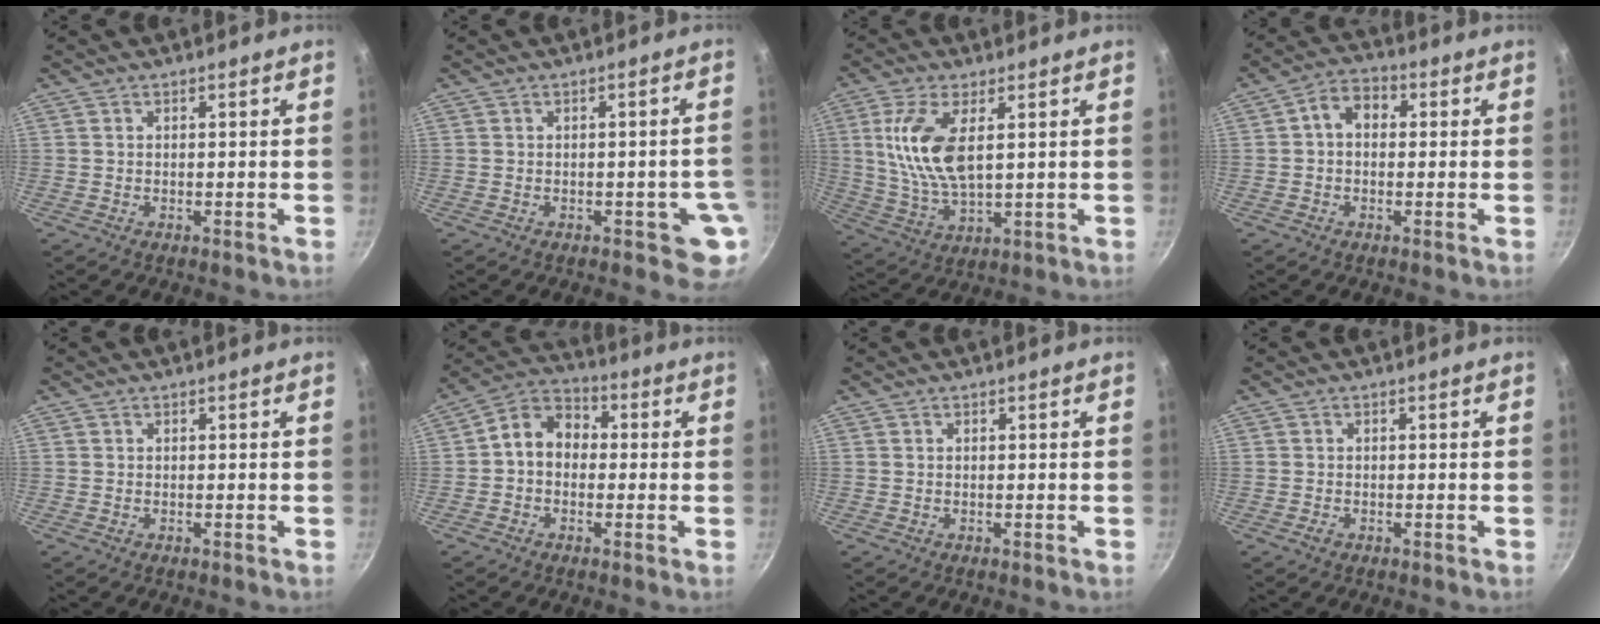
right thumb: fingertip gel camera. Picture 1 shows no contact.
{"total": 4.3, "force": [-1.2, 2.5, 3.3], "torque": [-0.015, 0.007, -0.016]}
{"total": 12.2, "force": [2.9, 5.5, 10.5], "torque": [-0.208, -0.010, 0.062]}
{"total": 5.8, "force": [0.6, 4.3, 3.7], "torque": [-0.041, 0.014, -0.005]}
{"total": 0.0}
{"total": 8.2, "force": [-0.3, 6.6, 4.8], "torque": [-0.053, 0.028, -0.028]}
{"total": 0.0}
{"total": 1.1, "force": [-0.6, 0.8, 0.4], "torque": [-0.005, 0.002, -0.011]}